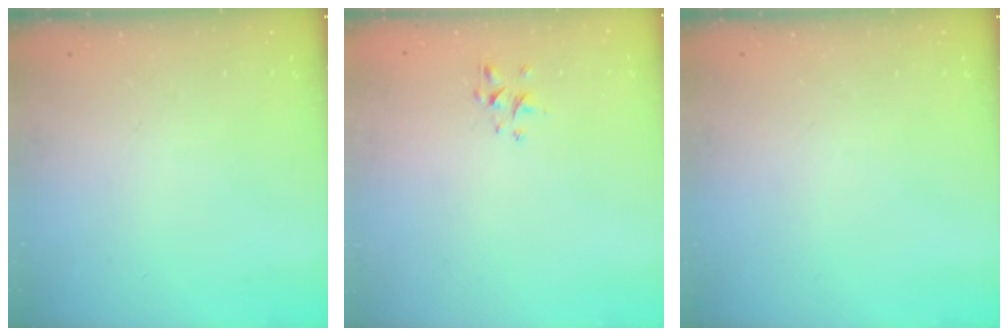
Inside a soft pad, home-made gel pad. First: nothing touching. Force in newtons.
{"total": 1.3, "press": 1.1, "slide": 0.6}
{"total": 0.0}